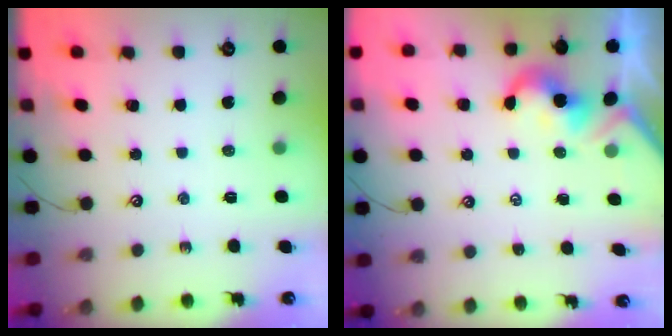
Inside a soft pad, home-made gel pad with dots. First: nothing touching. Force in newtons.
{"total": 2.1, "press": 2.0, "slide": 0.5}